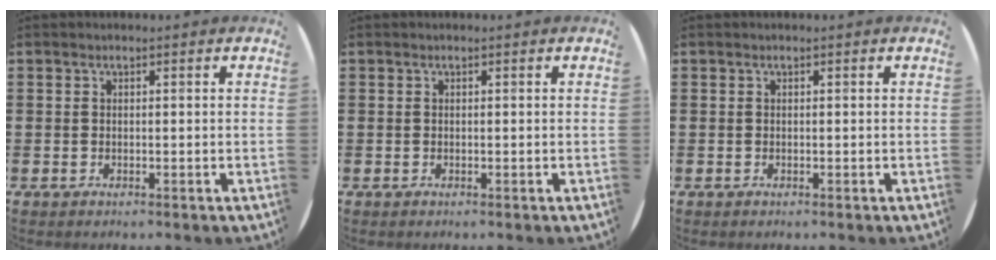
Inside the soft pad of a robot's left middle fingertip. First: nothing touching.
{"total": 0.0}
{"total": 0.0}